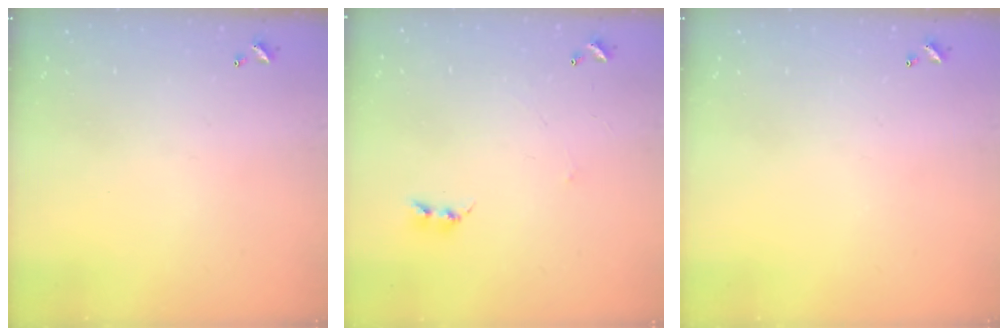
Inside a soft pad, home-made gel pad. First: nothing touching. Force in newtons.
{"total": 2.4, "press": 2.4, "slide": 0.4}
{"total": 0.0}